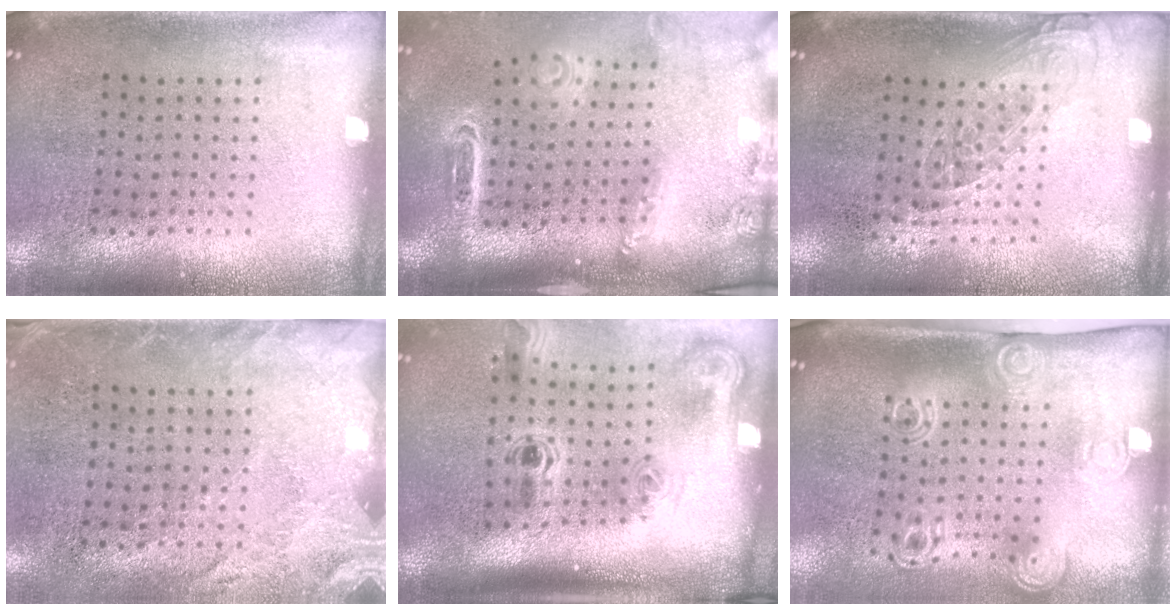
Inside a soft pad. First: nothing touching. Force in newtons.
{"total": 2.8, "press": 2.0, "slide": 1.9}
{"total": 1.2, "press": 1.0, "slide": 0.7}
{"total": 2.6, "press": 2.1, "slide": 1.6}
{"total": 2.3, "press": 1.5, "slide": 1.8}
{"total": 2.1, "press": 1.5, "slide": 1.5}